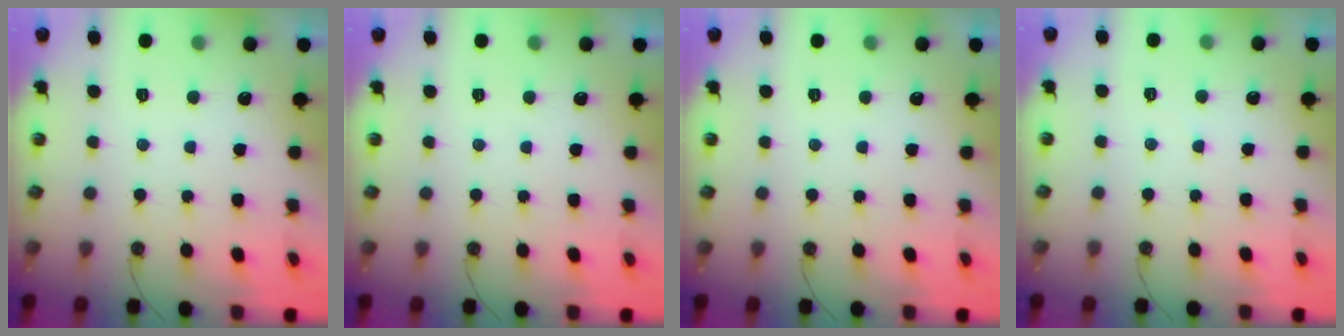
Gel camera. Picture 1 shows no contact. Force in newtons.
{"total": 0.0}
{"total": 0.0}
{"total": 2.8, "press": 2.7, "slide": 0.4}